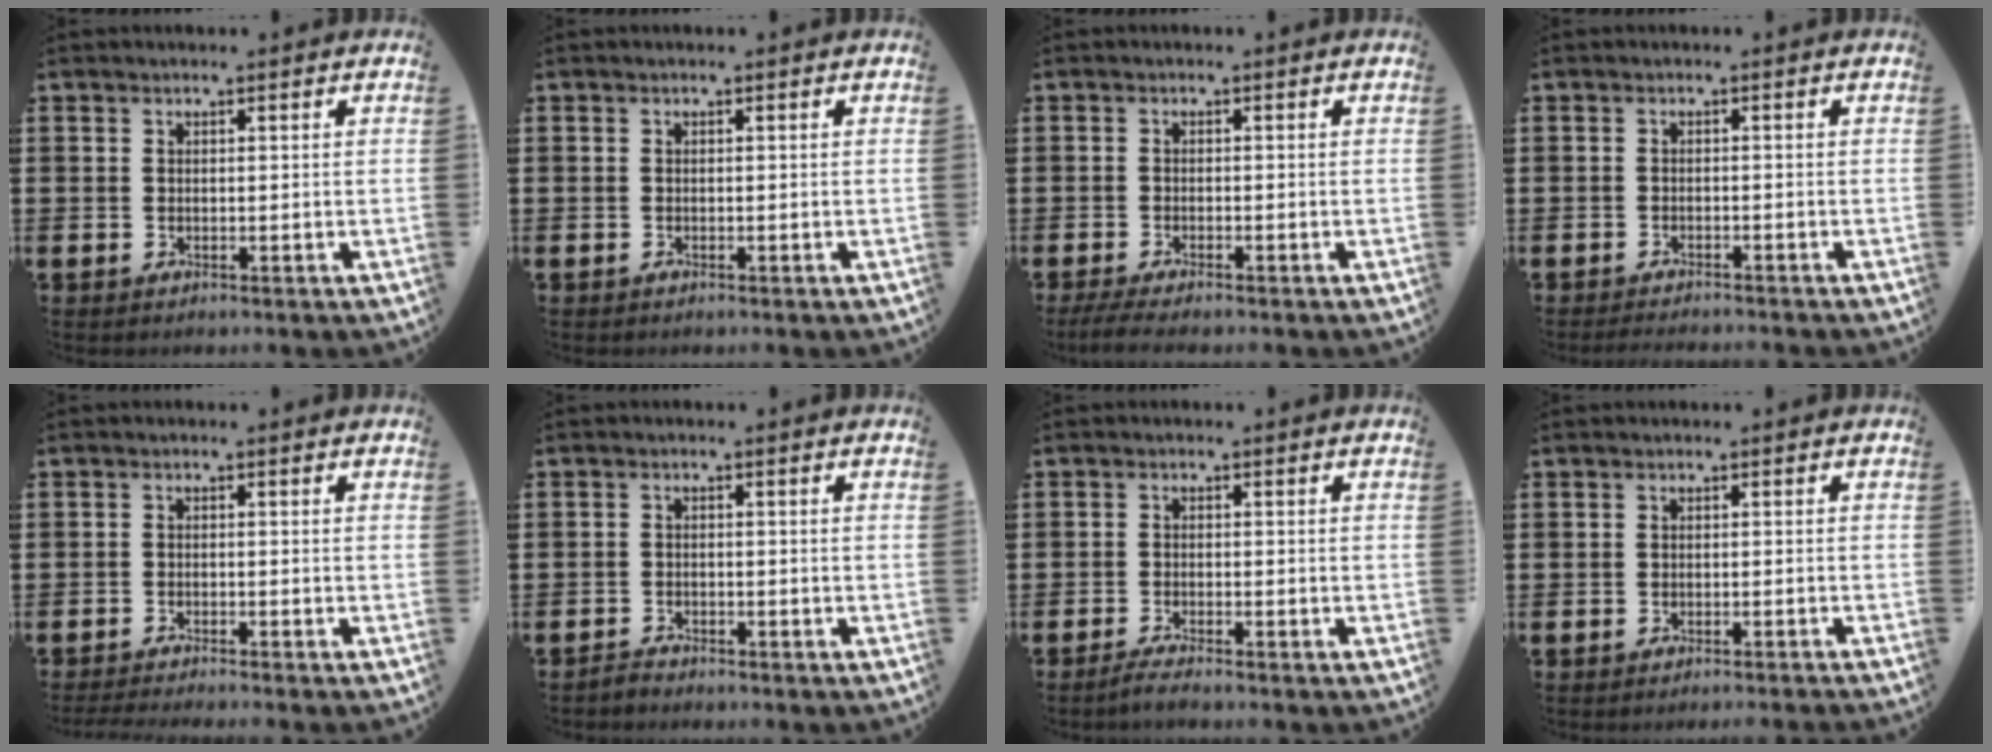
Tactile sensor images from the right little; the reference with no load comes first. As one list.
[{"total": 0.0}, {"total": 1.7, "force": [-1.2, 0.1, 1.1], "torque": [-0.019, 0.001, -0.023]}, {"total": 1.0, "force": [-1.0, -0.1, 0.2], "torque": [-0.004, -0.001, -0.020]}, {"total": 1.2, "force": [-1.1, -0.2, 0.4], "torque": [-0.006, -0.001, -0.022]}, {"total": 1.1, "force": [-1.1, 0.1, -0.1], "torque": [-0.002, 0.002, -0.024]}, {"total": 1.5, "force": [-1.2, 0.0, 0.9], "torque": [-0.014, 0.000, -0.023]}, {"total": 0.7, "force": [-0.6, -0.3, 0.1], "torque": [0.001, 0.002, -0.014]}]